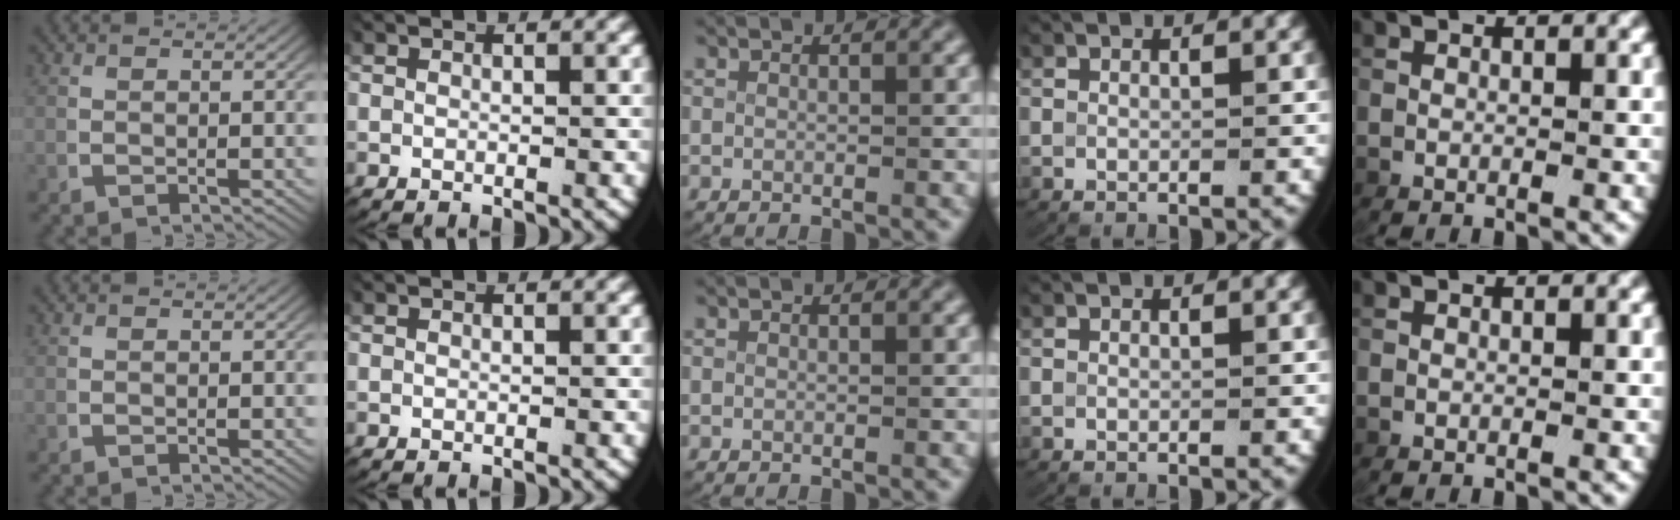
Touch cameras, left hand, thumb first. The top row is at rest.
{}